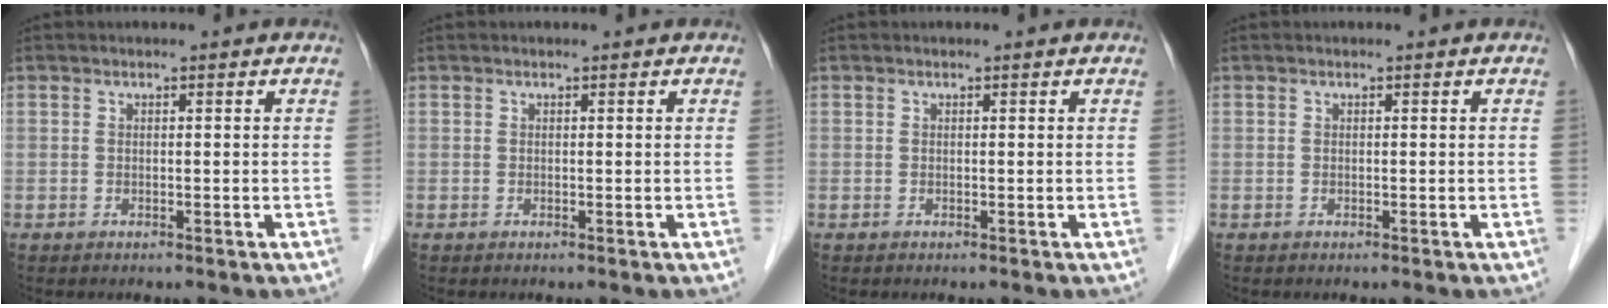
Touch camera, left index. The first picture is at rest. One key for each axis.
{"total": 0.0}
{"total": 0.0}
{"total": 0.0}